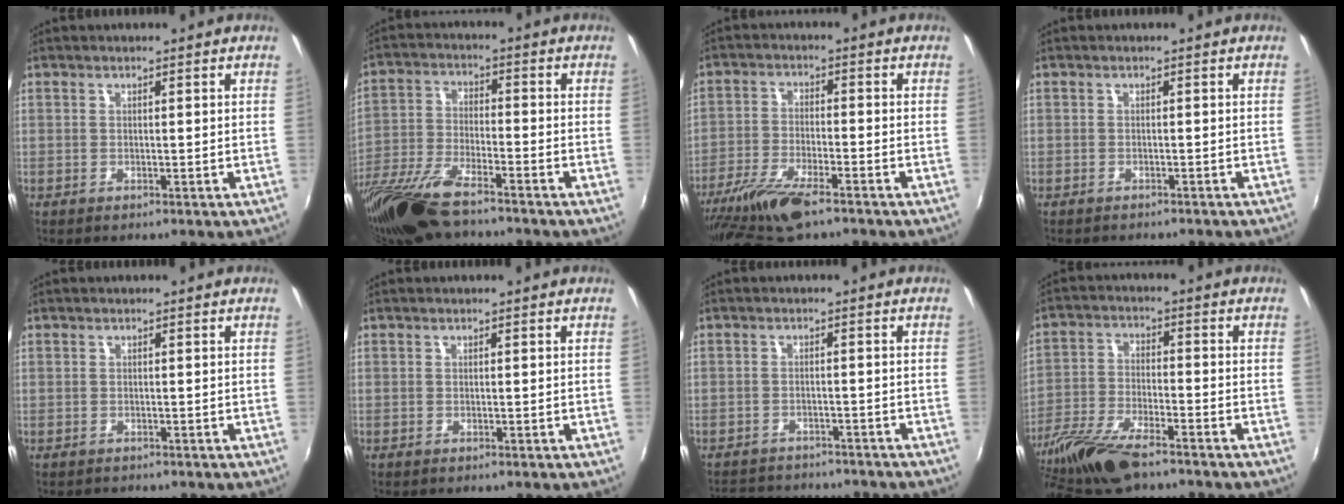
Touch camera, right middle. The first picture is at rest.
{"total": 16.2, "force": [-12.7, 3.4, 9.5], "torque": [-0.207, -0.042, -0.242]}
{"total": 12.7, "force": [-9.2, 3.0, 8.1], "torque": [-0.178, -0.038, -0.172]}
{"total": 1.8, "force": [-1.6, 0.8, 0.3], "torque": [-0.010, 0.001, -0.024]}
{"total": 0.8, "force": [-0.7, 0.5, -0.1], "torque": [0.000, 0.002, -0.010]}
{"total": 0.0}
{"total": 10.9, "force": [-9.8, 3.3, 3.5], "torque": [-0.081, -0.002, -0.133]}
{"total": 14.0, "force": [-10.8, 3.4, 8.3], "torque": [-0.185, -0.034, -0.208]}